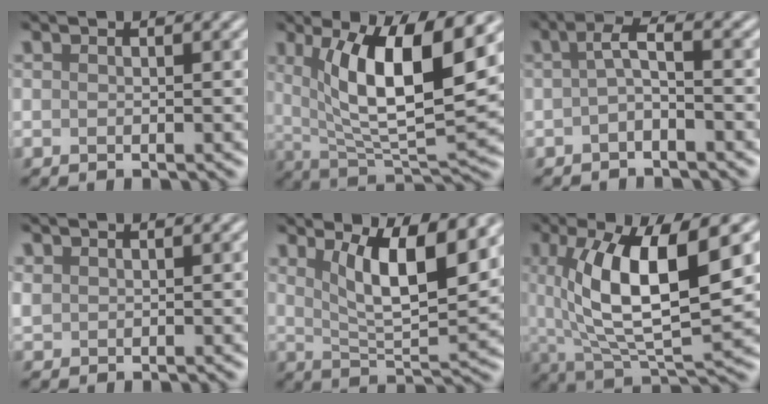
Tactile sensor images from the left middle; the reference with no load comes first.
{"total": 10.4, "force": [3.4, 2.9, 9.4], "torque": [-0.151, -0.010, 0.063]}
{"total": 2.1, "force": [-0.5, 0.6, 2.0], "torque": [-0.040, 0.006, -0.014]}
{"total": 1.1, "force": [0.9, 0.7, 0.2], "torque": [-0.008, 0.002, 0.019]}
{"total": 8.2, "force": [3.7, 2.3, 6.9], "torque": [-0.118, -0.009, 0.069]}
{"total": 10.6, "force": [1.9, 3.5, 9.8], "torque": [-0.170, -0.004, 0.035]}